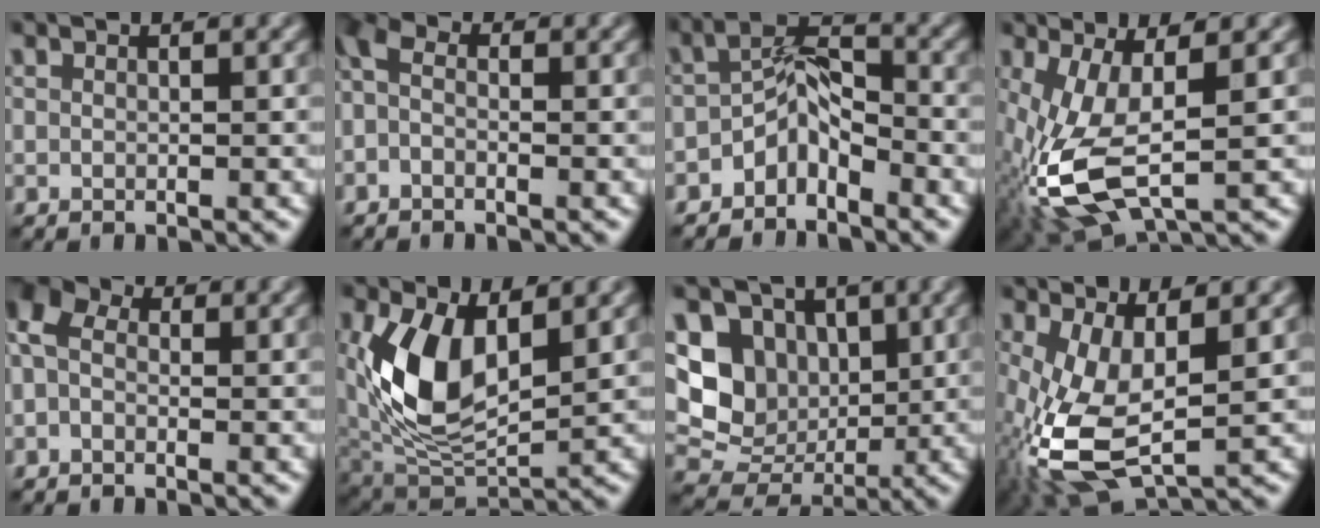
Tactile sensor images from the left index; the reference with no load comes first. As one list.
[{"total": 2.7, "force": [-0.7, 1.9, 1.8], "torque": [-0.042, 0.006, -0.027]}, {"total": 3.6, "force": [-2.4, 1.7, 2.1], "torque": [-0.031, 0.018, -0.049]}, {"total": 9.2, "force": [-1.8, 4.0, 8.0], "torque": [-0.208, -0.014, -0.033]}, {"total": 4.7, "force": [0.0, 3.5, 3.2], "torque": [-0.077, 0.019, -0.021]}, {"total": 9.6, "force": [1.9, 5.3, 7.7], "torque": [-0.175, -0.011, 0.036]}, {"total": 7.3, "force": [1.5, 6.1, 3.5], "torque": [-0.062, -0.014, 0.018]}, {"total": 9.4, "force": [-1.4, 4.5, 8.1], "torque": [-0.200, -0.013, -0.026]}]